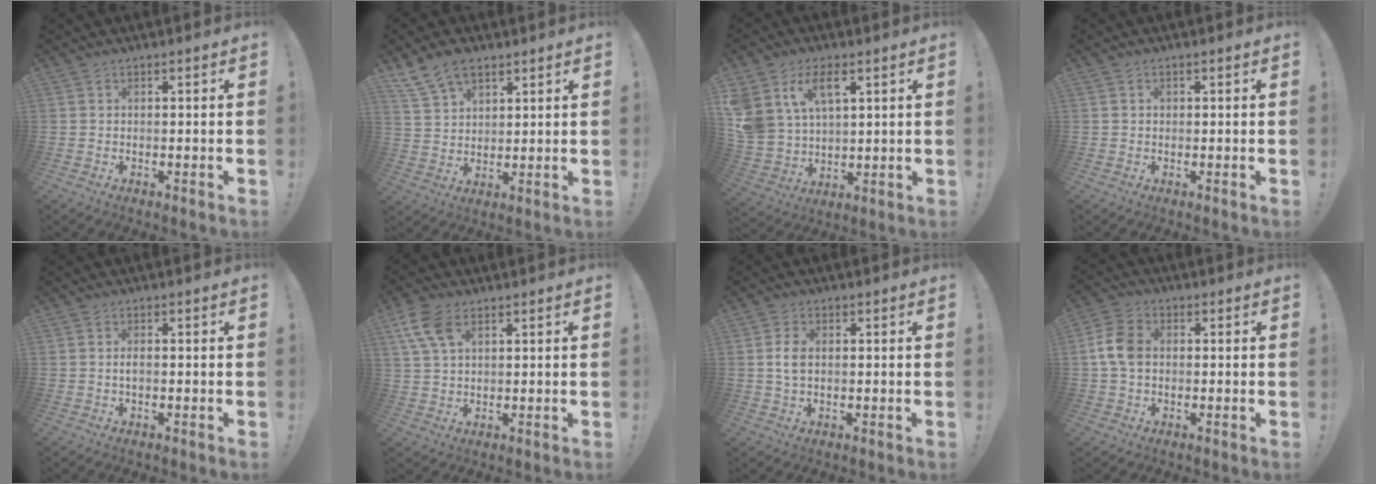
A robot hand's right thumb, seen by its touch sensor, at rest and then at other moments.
{"total": 9.4, "force": [6.7, 5.3, 3.9], "torque": [-0.078, -0.029, 0.133]}
{"total": 11.5, "force": [6.0, 7.2, 6.5], "torque": [-0.138, -0.026, 0.118]}
{"total": 0.7, "force": [0.0, 0.7, 0.2], "torque": [-0.004, 0.002, 0.001]}
{"total": 1.5, "force": [-0.4, 0.4, 1.4], "torque": [-0.028, 0.004, -0.006]}
{"total": 8.8, "force": [4.2, 5.0, 5.8], "torque": [-0.107, -0.007, 0.081]}
{"total": 4.4, "force": [0.3, 2.6, 3.6], "torque": [-0.075, 0.001, 0.002]}
{"total": 8.1, "force": [0.2, 5.7, 5.8], "torque": [-0.121, 0.009, 0.007]}